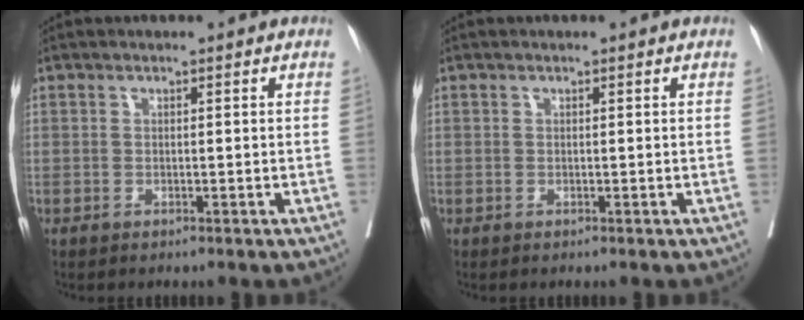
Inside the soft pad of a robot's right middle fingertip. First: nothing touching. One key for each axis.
{"total": 0.0}